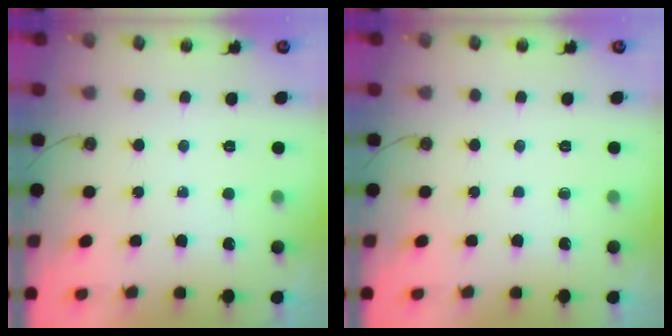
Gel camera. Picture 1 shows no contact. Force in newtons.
{"total": 0.0}